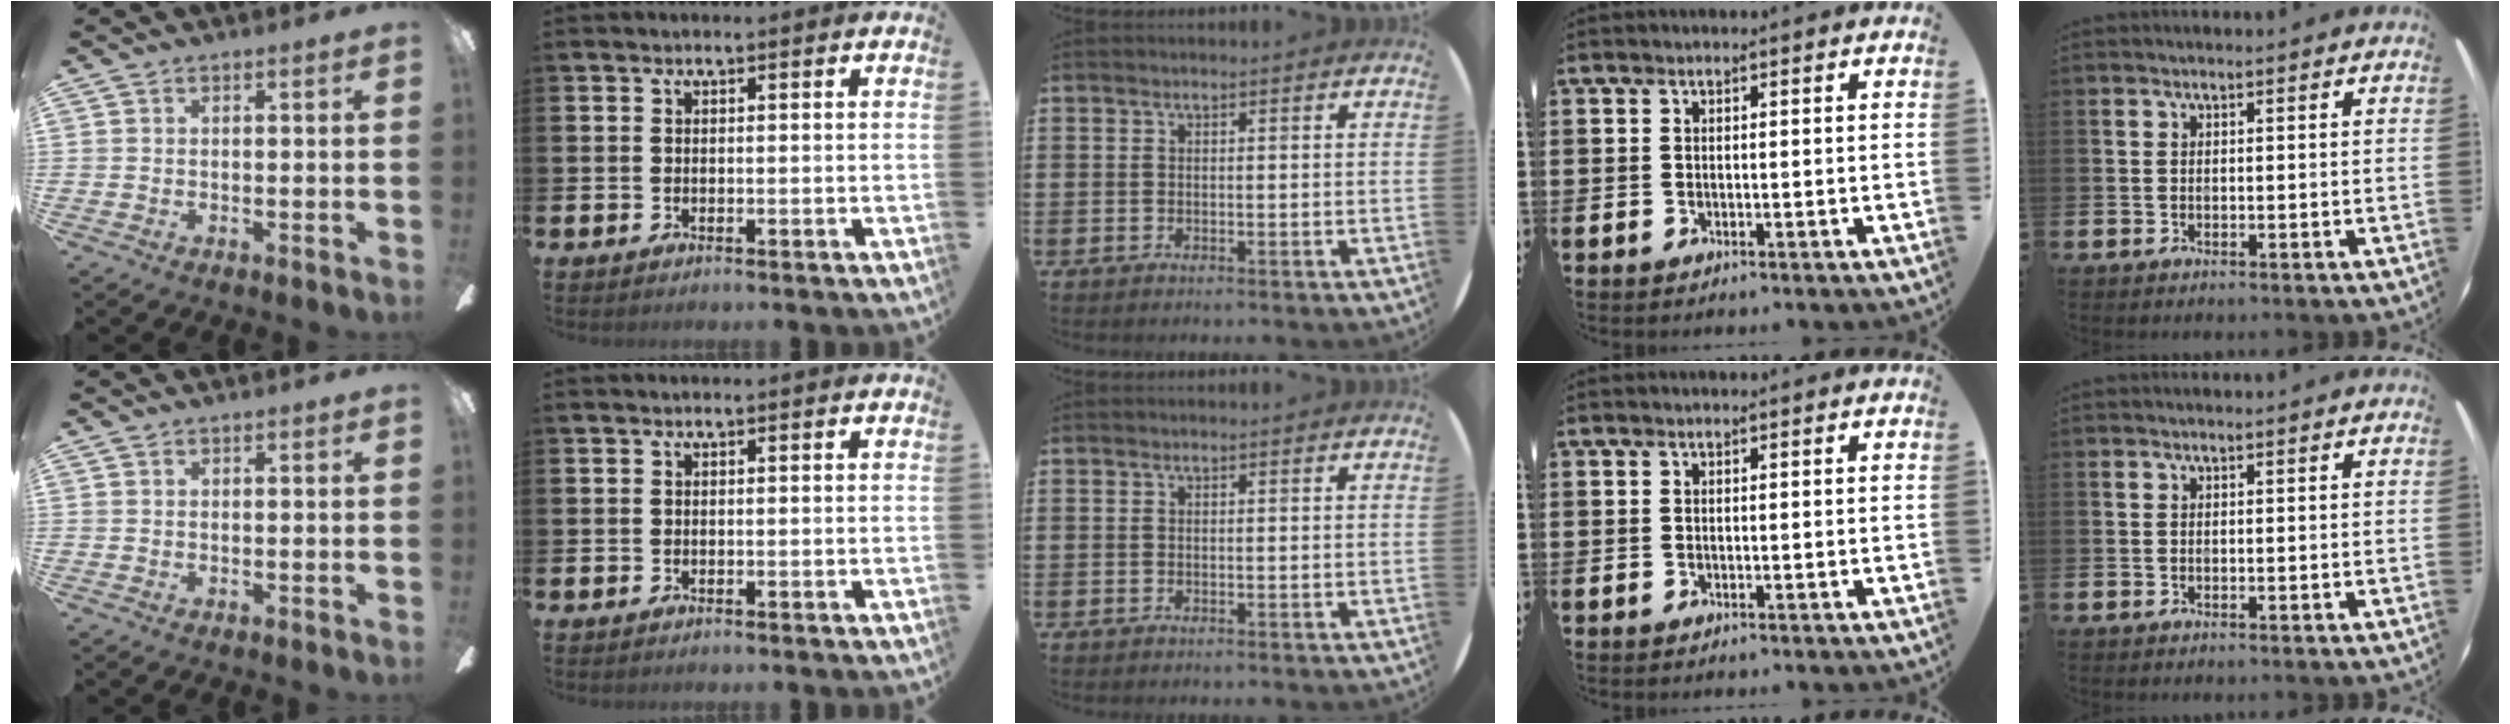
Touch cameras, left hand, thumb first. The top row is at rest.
{}